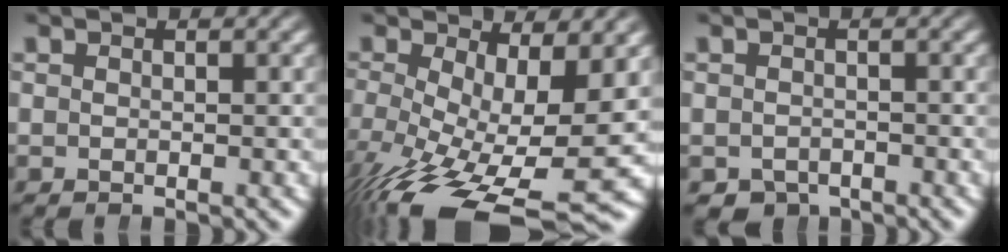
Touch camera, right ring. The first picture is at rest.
{"total": 11.0, "force": [-4.8, 5.0, 8.5], "torque": [-0.162, -0.072, -0.035]}
{"total": 3.7, "force": [-2.8, 2.4, 0.6], "torque": [-0.016, -0.024, -0.037]}